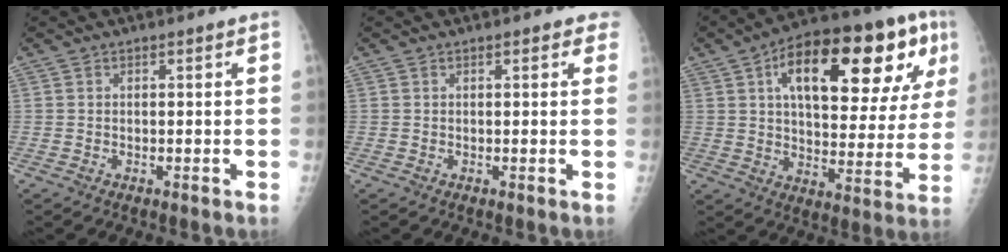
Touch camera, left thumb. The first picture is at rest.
{"total": 2.3, "force": [1.4, 1.1, 1.4], "torque": [0.002, 0.001, 0.010]}
{"total": 26.7, "force": [10.5, 10.6, 22.1], "torque": [-0.293, 0.015, 0.156]}